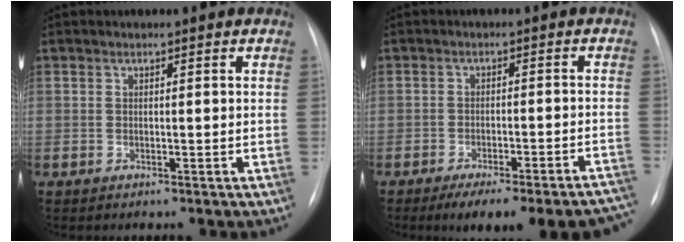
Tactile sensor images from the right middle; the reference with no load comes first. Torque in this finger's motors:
{"motor_torque": [1.08, -1.06, 0.14, 0.05]}